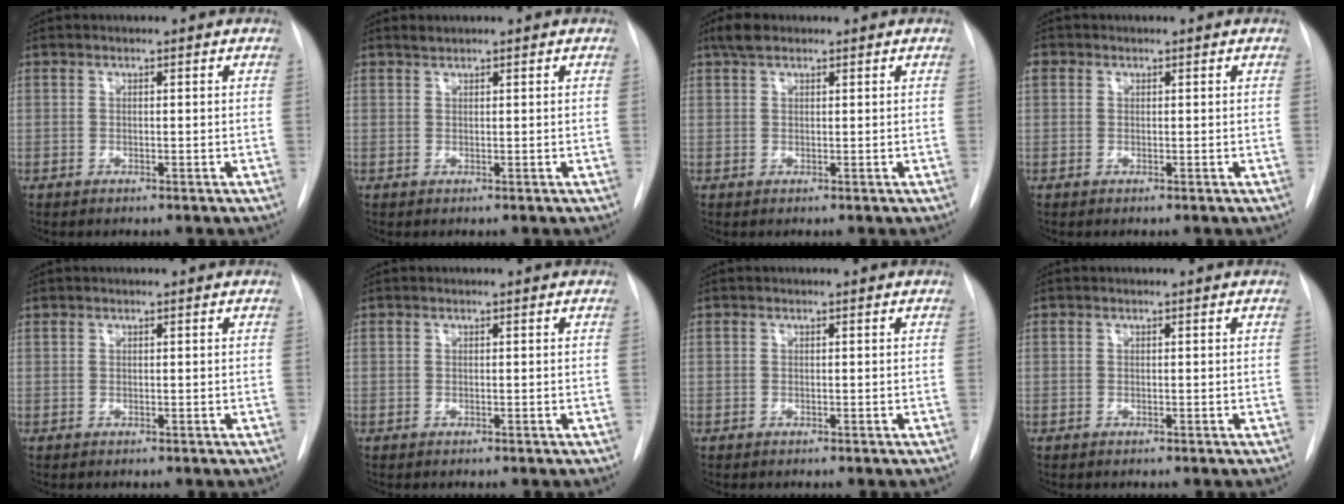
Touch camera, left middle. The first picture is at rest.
{"total": 0.7, "force": [0.7, 0.1, 0.0], "torque": [-0.005, 0.002, 0.015]}
{"total": 2.4, "force": [1.8, 1.1, 1.3], "torque": [-0.026, 0.012, 0.033]}
{"total": 1.7, "force": [0.6, 1.5, 0.5], "torque": [-0.012, 0.018, 0.013]}
{"total": 0.0}
{"total": 0.0}
{"total": 0.0}
{"total": 0.0}